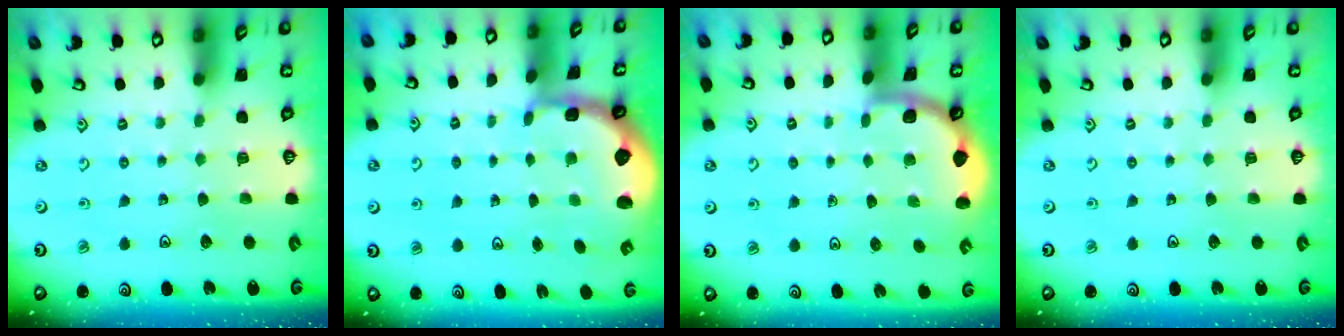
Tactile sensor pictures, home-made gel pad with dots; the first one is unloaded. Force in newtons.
{"total": 2.4, "press": 1.7, "slide": 1.7}
{"total": 1.9, "press": 1.9, "slide": 0.0}
{"total": 0.0}